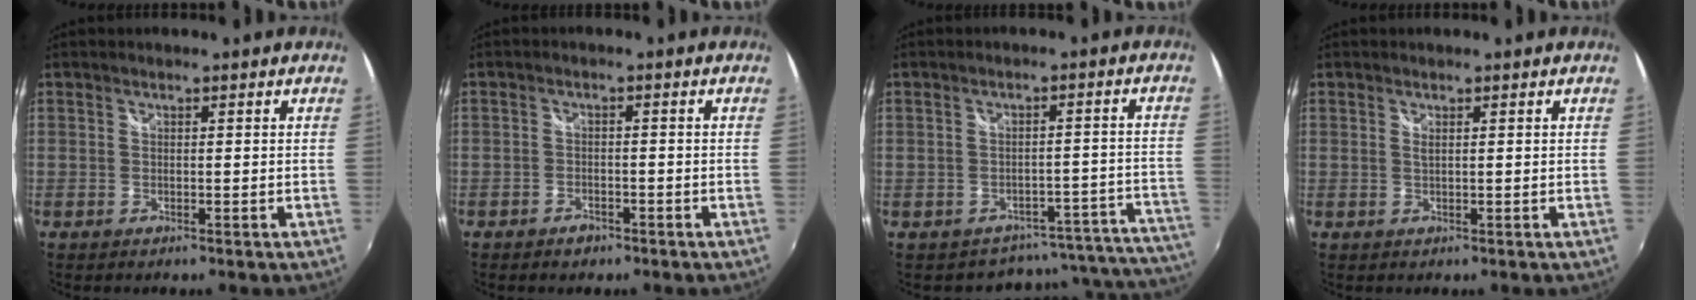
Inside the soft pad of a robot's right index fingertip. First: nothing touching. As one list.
[{"total": 2.5, "force": [-1.8, 1.6, 0.8], "torque": [-0.022, 0.000, -0.030]}, {"total": 14.0, "force": [-12.6, 5.9, 1.8], "torque": [0.000, 0.050, -0.147]}, {"total": 0.7, "force": [0.4, 0.0, 0.6], "torque": [-0.012, 0.005, 0.009]}]